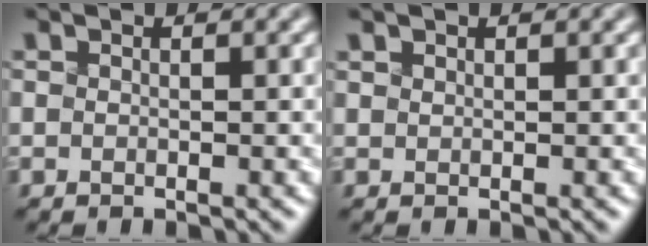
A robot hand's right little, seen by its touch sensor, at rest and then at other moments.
{"total": 1.3, "force": [0.9, 0.8, 0.5], "torque": [-0.024, 0.010, 0.022]}